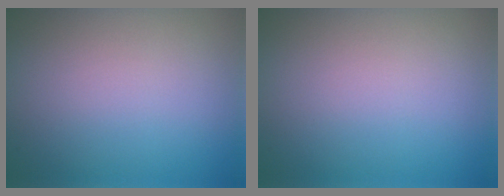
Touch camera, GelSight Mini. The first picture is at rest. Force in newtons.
{"total": 0.0}